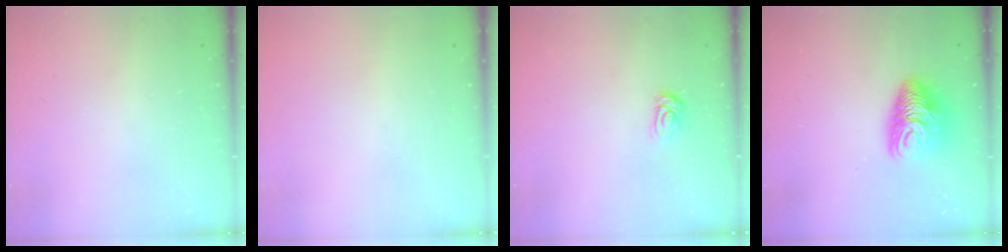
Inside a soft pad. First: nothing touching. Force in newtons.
{"total": 0.0}
{"total": 4.0, "press": 4.0, "slide": 0.5}
{"total": 10.9, "press": 10.8, "slide": 1.2}